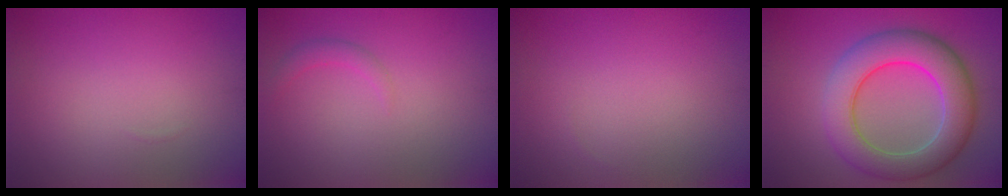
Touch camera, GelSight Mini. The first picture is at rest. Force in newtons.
{"total": 1.1, "press": 1.1, "slide": 0.1}
{"total": 0.0}
{"total": 8.5, "press": 8.5, "slide": 0.1}